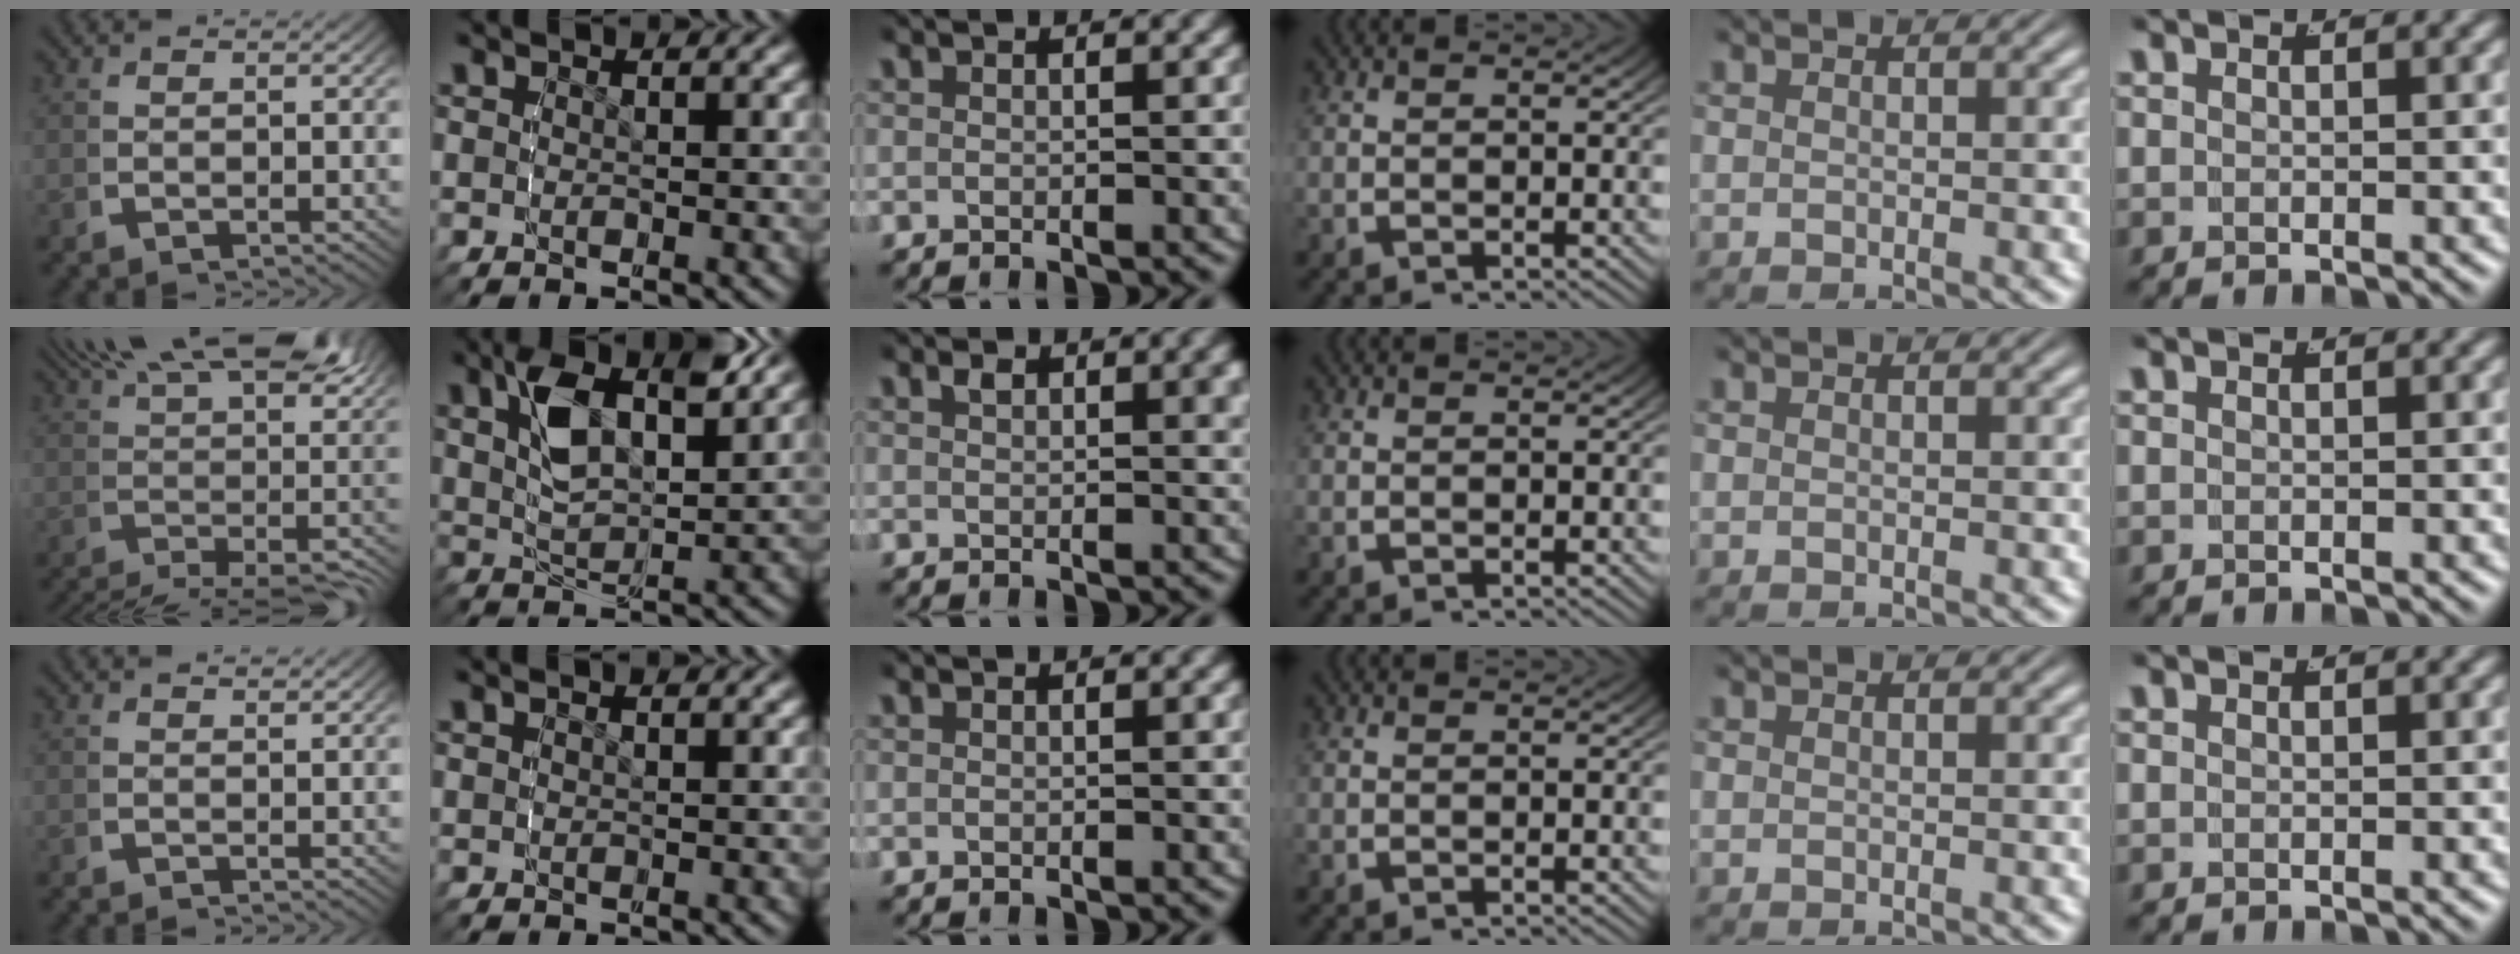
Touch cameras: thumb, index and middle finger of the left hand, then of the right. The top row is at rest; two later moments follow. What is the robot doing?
{"motion": "lift_and_place", "object": "glasses"}